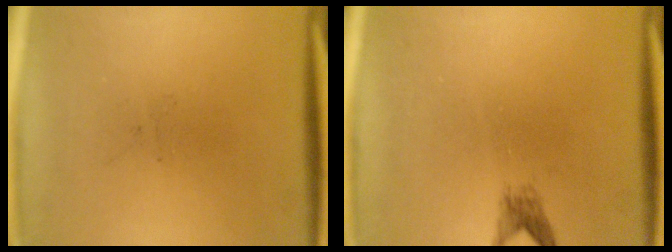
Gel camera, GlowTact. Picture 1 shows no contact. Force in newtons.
{"total": 1.5}